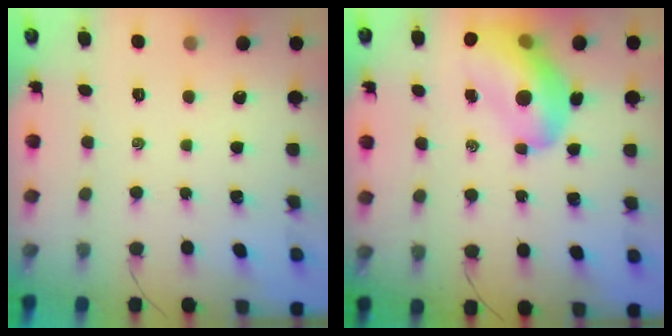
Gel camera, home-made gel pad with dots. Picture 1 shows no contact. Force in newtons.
{"total": 14.5, "press": 13.8, "slide": 4.3}